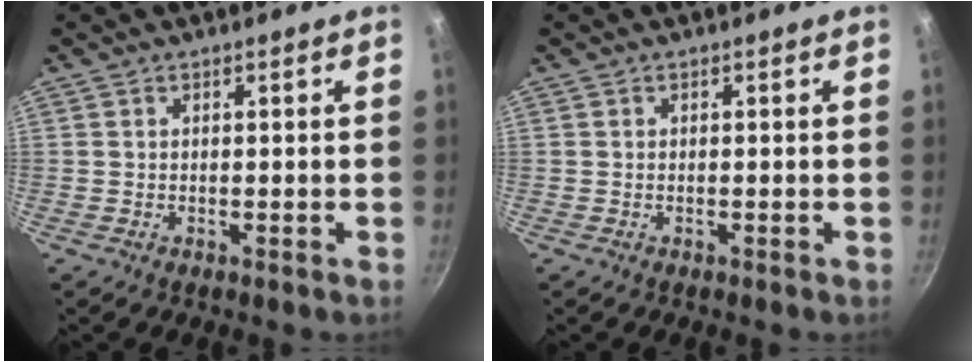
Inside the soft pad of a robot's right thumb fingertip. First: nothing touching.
{"total": 0.0}